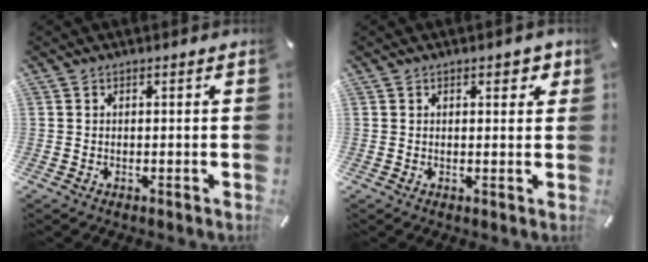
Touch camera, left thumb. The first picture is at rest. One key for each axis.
{"total": 2.1, "fx": 1.1, "fy": 1.3, "fz": 1.2, "tx": -0.011, "ty": 0.000, "tz": 0.014}